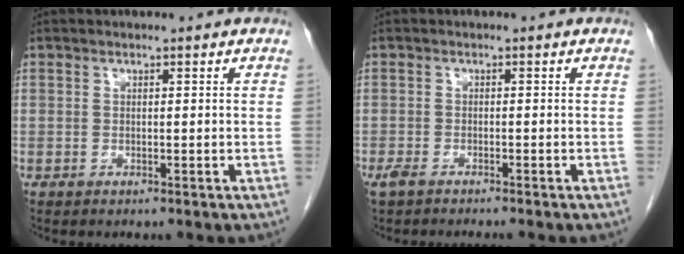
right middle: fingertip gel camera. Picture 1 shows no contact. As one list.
[{"total": 4.0, "force": [-3.3, 0.6, 2.2], "torque": [-0.034, -0.008, -0.052]}]